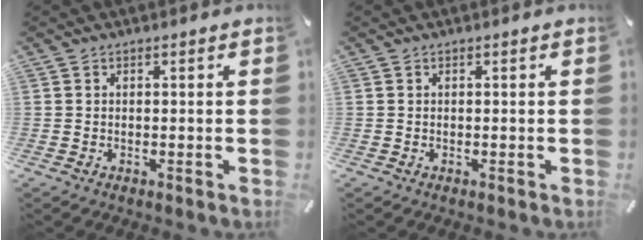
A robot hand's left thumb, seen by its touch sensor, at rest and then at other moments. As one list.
[{"total": 0.0}]